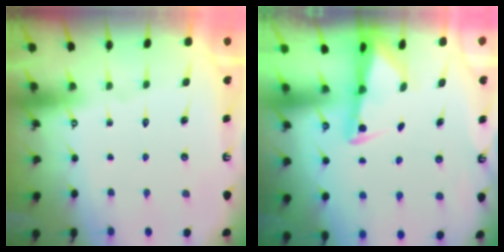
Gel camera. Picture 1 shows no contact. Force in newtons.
{"total": 2.4, "press": 2.3, "slide": 0.5}